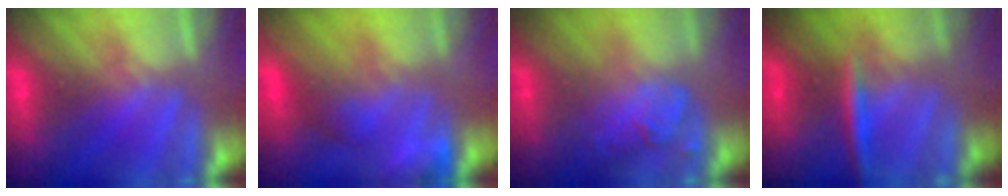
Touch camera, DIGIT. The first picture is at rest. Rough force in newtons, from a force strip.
{"total": 4.7}
{"total": 2.8}
{"total": 3.0}